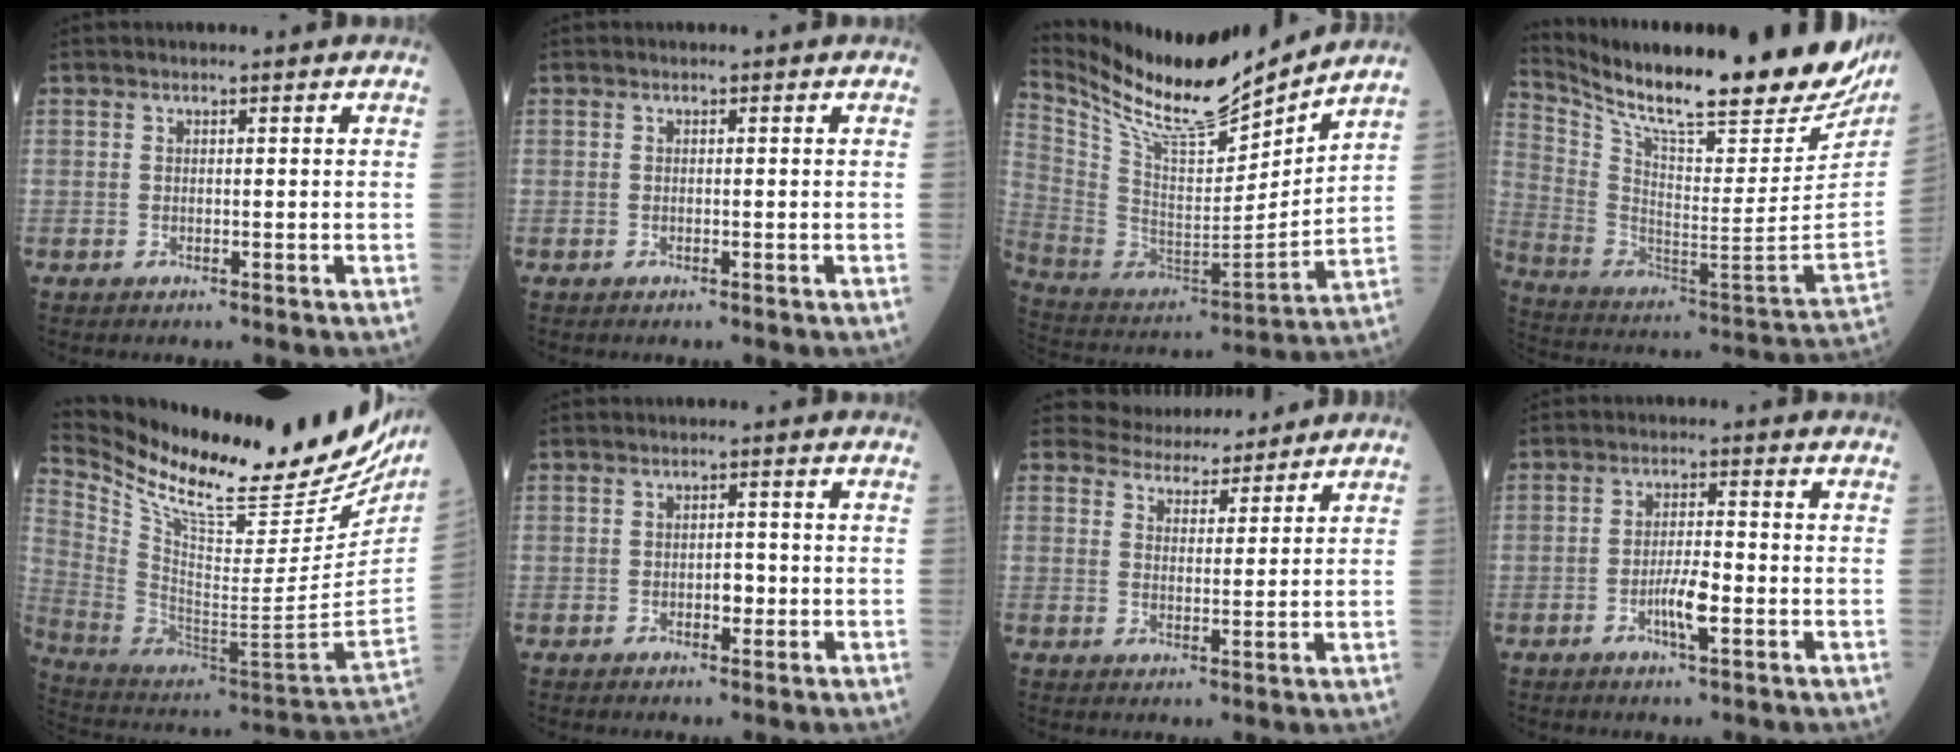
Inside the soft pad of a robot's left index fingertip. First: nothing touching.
{"total": 0.0}
{"total": 18.1, "force": [16.4, 1.5, 7.4], "torque": [-0.158, -0.026, 0.299]}
{"total": 30.9, "force": [24.9, 3.9, 18.0], "torque": [-0.311, -0.081, 0.360]}
{"total": 31.0, "force": [25.9, 5.5, 16.1], "torque": [-0.281, -0.078, 0.382]}
{"total": 1.8, "force": [-0.8, 0.9, 1.3], "torque": [-0.013, 0.001, -0.013]}
{"total": 6.5, "force": [6.2, 1.8, 0.4], "torque": [-0.003, 0.006, 0.087]}
{"total": 4.3, "force": [-1.9, 0.6, 3.8], "torque": [-0.071, -0.003, -0.036]}